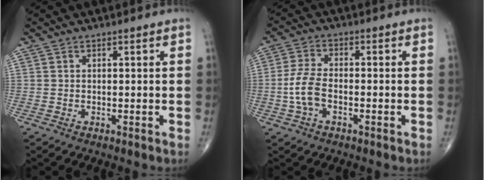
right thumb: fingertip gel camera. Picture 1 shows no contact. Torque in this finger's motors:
{"motor_torque": [-0.06, -0.14, 0.89, -0.07, 0.23]}